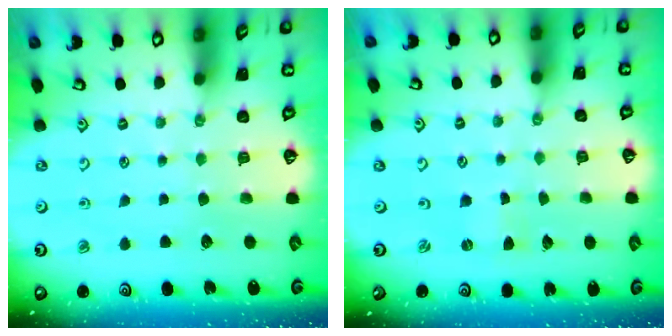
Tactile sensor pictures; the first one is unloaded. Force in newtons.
{"total": 0.0}